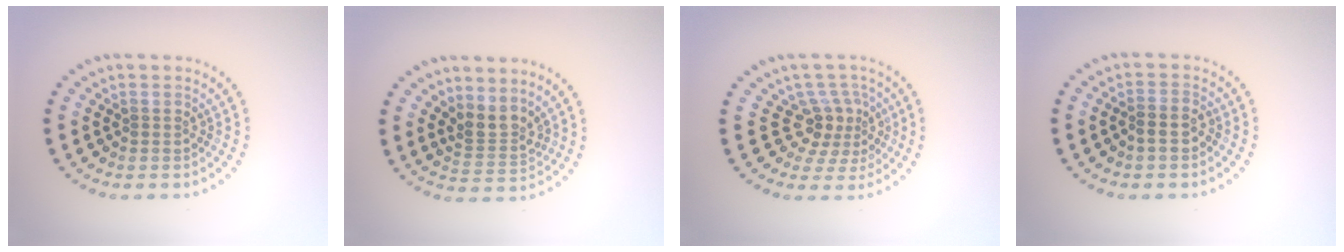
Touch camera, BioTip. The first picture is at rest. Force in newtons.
{"total": 2.5, "press": 1.9, "slide": 1.7}
{"total": 3.1, "press": 2.3, "slide": 2.2}
{"total": 1.4, "press": 1.2, "slide": 0.6}